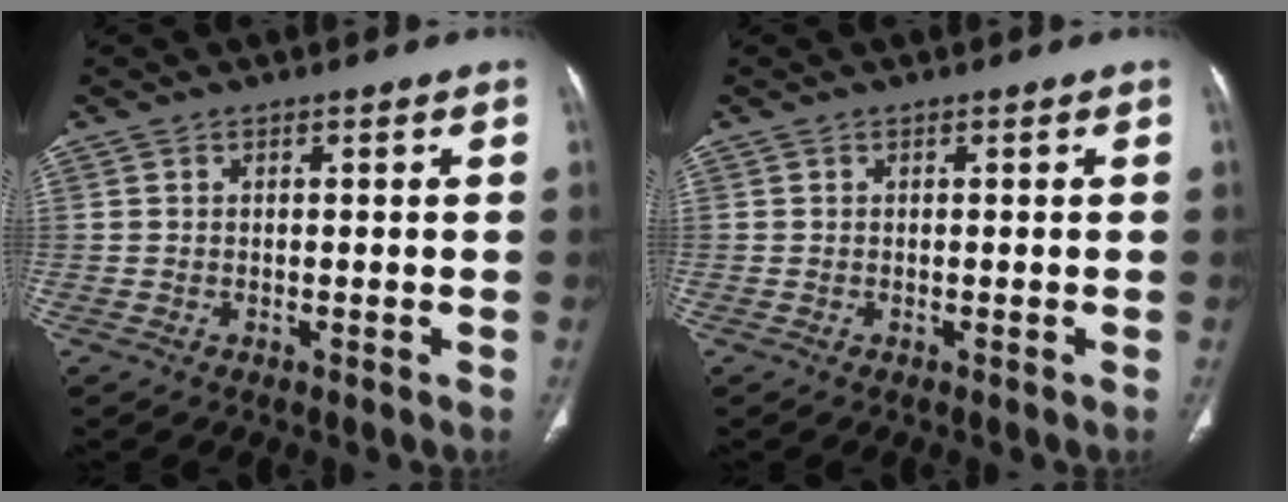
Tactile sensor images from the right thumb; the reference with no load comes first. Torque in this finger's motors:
{"motor_torque": [0.00, 0.00, 0.15, -0.15, 0.00]}